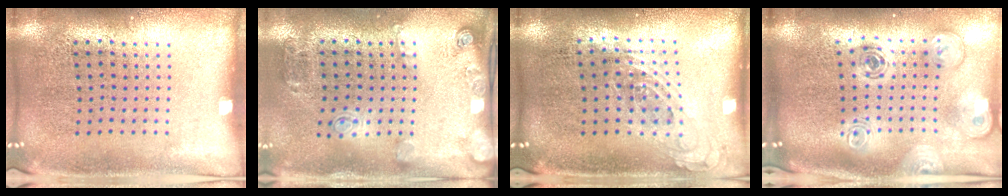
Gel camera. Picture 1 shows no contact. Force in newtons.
{"total": 2.0, "press": 1.2, "slide": 1.6}
{"total": 0.8, "press": 0.7, "slide": 0.3}
{"total": 2.2, "press": 1.8, "slide": 1.4}